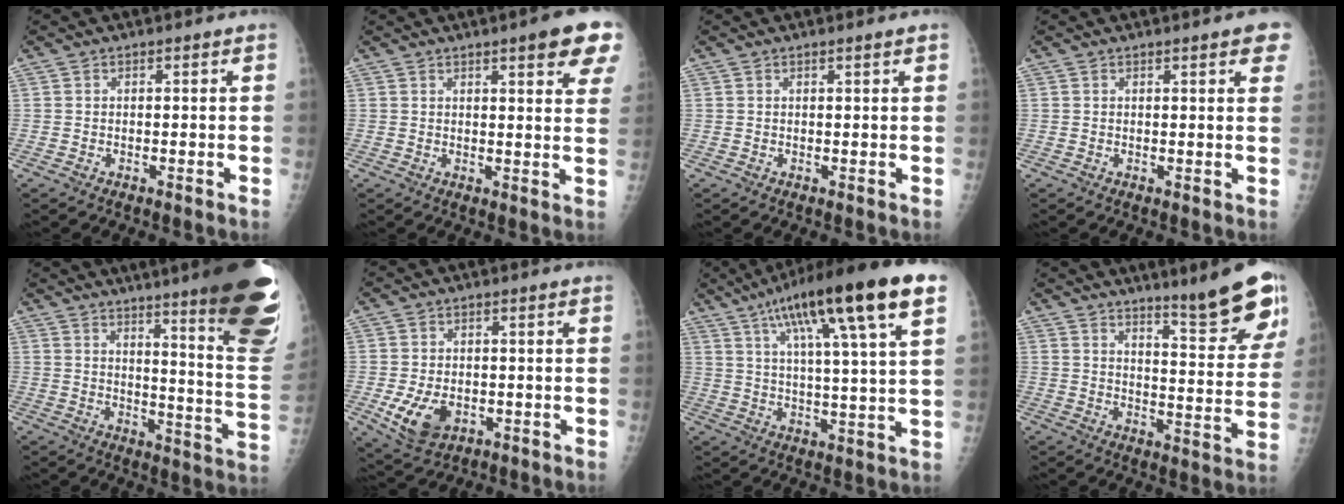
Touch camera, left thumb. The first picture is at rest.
{"total": 9.6, "force": [5.6, 1.8, 7.5], "torque": [-0.071, -0.018, 0.061]}
{"total": 1.0, "force": [0.7, -0.1, 0.7], "torque": [-0.013, -0.001, 0.012]}
{"total": 4.5, "force": [2.6, 0.9, 3.6], "torque": [-0.026, 0.000, 0.026]}
{"total": 25.9, "force": [17.2, 2.8, 19.3], "torque": [-0.198, -0.111, 0.220]}
{"total": 7.6, "force": [-2.1, 5.1, 5.3], "torque": [-0.091, -0.001, -0.024]}
{"total": 20.9, "force": [10.4, 3.0, 17.8], "torque": [-0.283, -0.005, 0.162]}
{"total": 14.1, "force": [9.8, 2.1, 9.9], "torque": [-0.105, -0.068, 0.143]}